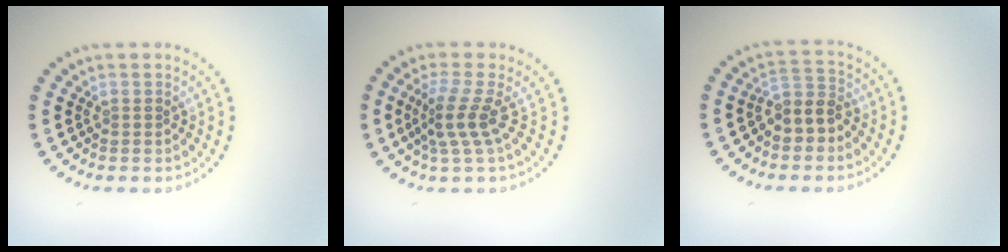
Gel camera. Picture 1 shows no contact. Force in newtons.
{"total": 3.0, "press": 2.0, "slide": 2.3}
{"total": 3.0, "press": 2.6, "slide": 1.4}